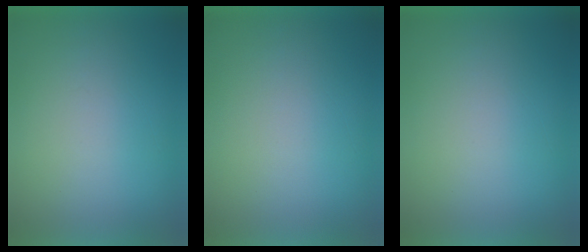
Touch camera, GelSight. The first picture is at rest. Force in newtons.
{"total": 0.0}
{"total": 3.0}